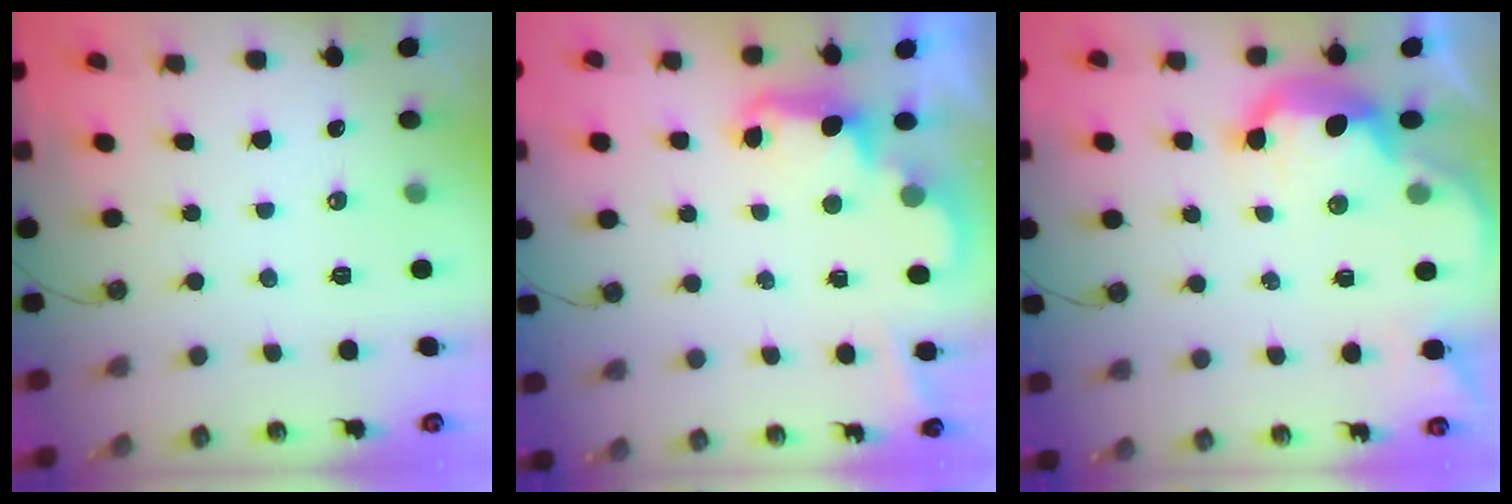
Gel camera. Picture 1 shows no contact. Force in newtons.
{"total": 2.5, "press": 2.4, "slide": 0.5}
{"total": 8.7, "press": 8.7, "slide": 0.9}